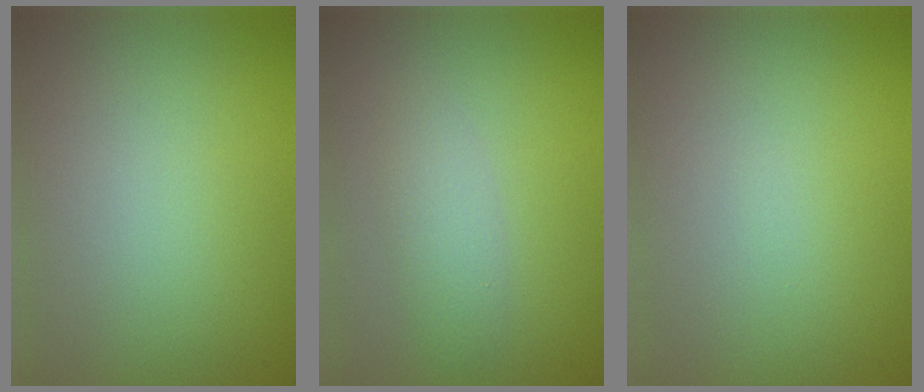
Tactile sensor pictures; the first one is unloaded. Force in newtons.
{"total": 2.0, "press": 2.0, "slide": 0.1}
{"total": 0.0}